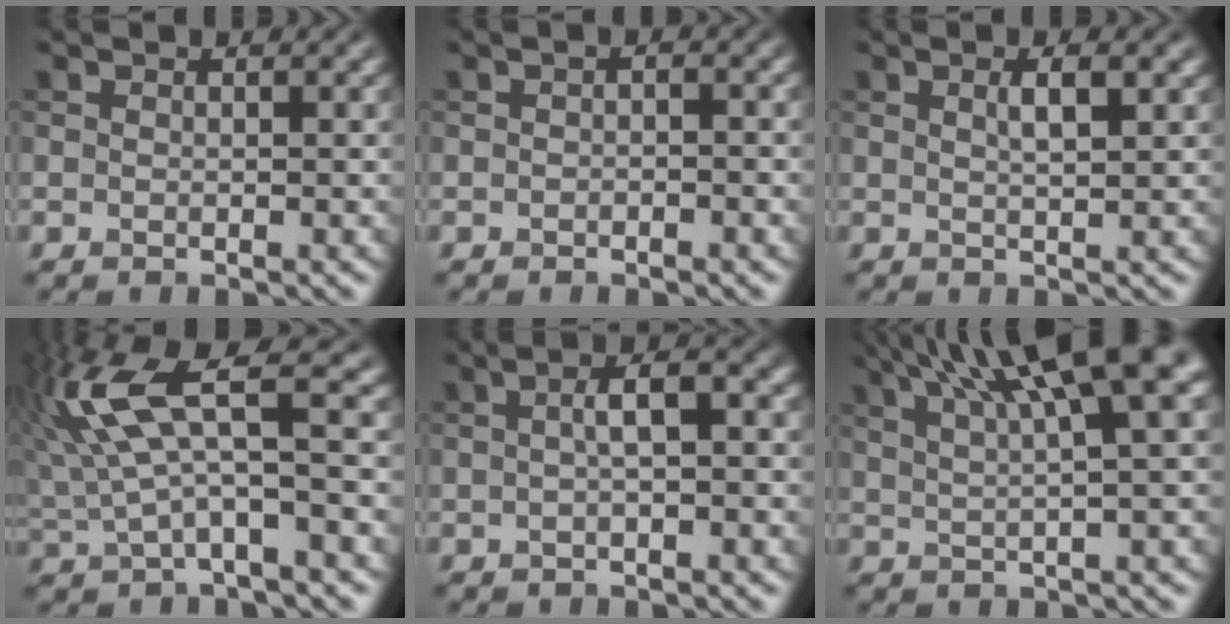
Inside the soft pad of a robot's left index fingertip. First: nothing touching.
{"total": 0.7, "force": [-0.4, 0.3, 0.5], "torque": [-0.008, 0.003, -0.008]}
{"total": 2.3, "force": [0.8, 0.6, 2.1], "torque": [-0.029, 0.006, 0.011]}
{"total": 8.4, "force": [2.1, 2.2, 7.9], "torque": [-0.179, 0.018, 0.037]}
{"total": 3.1, "force": [-0.1, 0.8, 3.0], "torque": [-0.055, 0.011, -0.004]}
{"total": 12.1, "force": [5.8, 3.0, 10.2], "torque": [-0.121, 0.034, 0.079]}